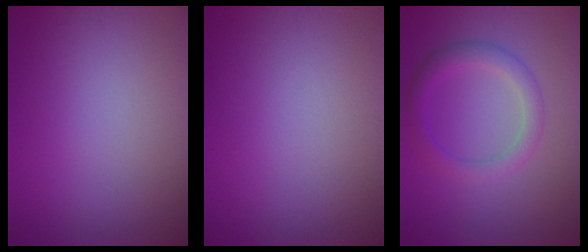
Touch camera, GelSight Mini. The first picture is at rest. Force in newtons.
{"total": 0.0}
{"total": 2.8, "press": 2.8, "slide": 0.1}